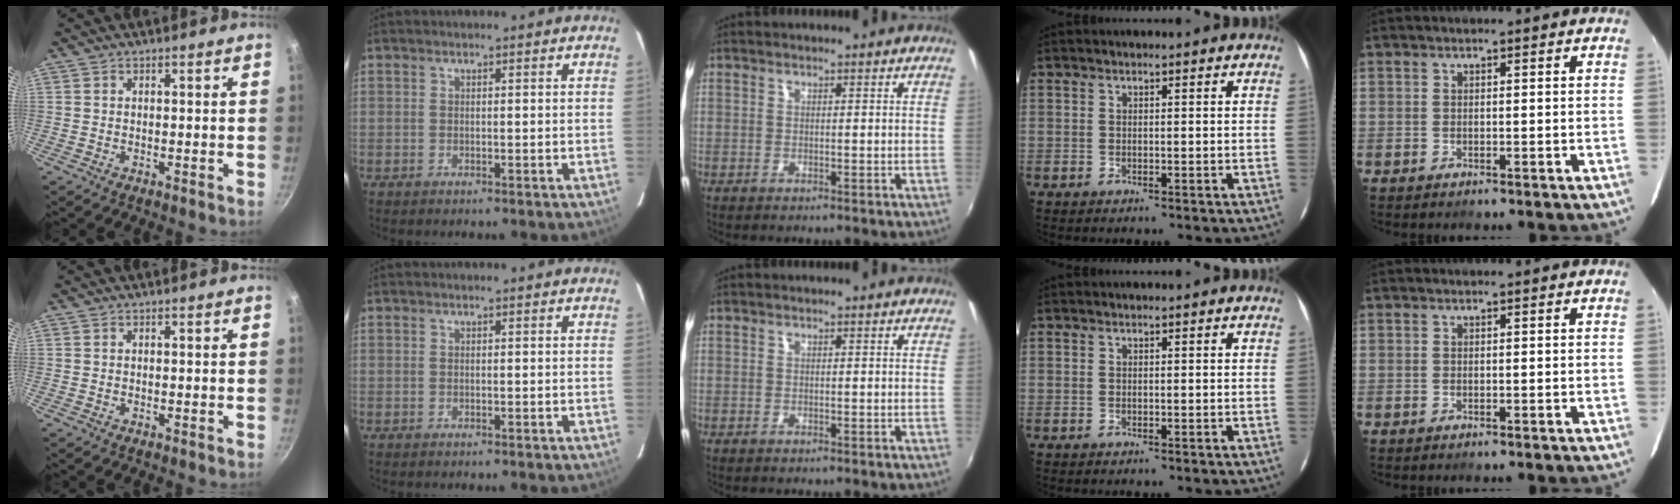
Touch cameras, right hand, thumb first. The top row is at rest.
{}